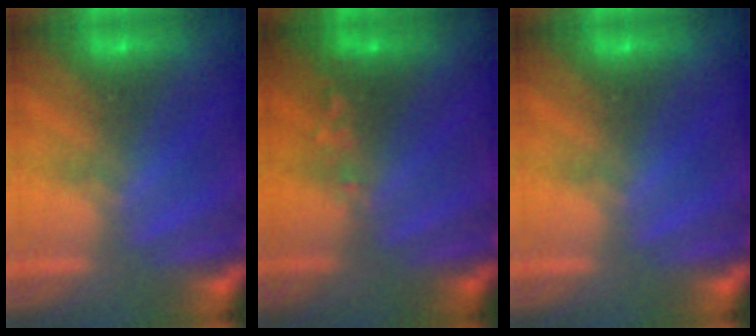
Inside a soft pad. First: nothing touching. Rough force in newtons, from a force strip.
{"total": 2.5}
{"total": 0.0}